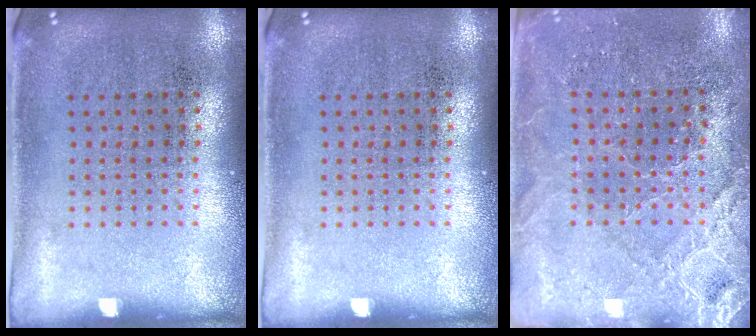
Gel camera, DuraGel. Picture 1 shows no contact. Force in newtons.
{"total": 0.0}
{"total": 3.0, "press": 2.9, "slide": 0.4}